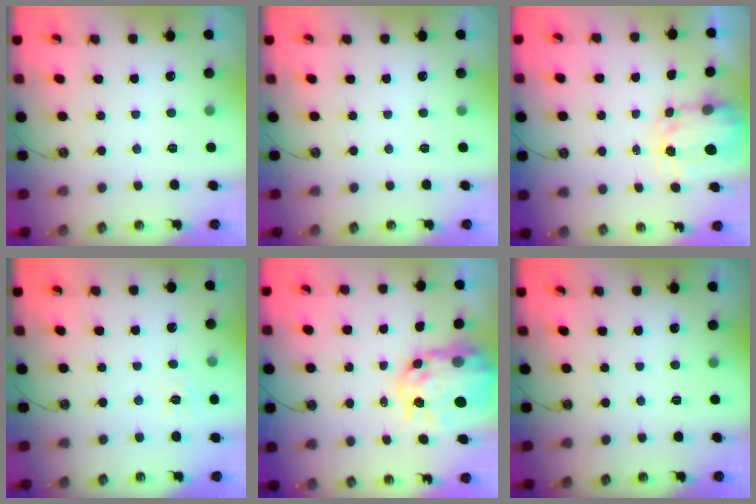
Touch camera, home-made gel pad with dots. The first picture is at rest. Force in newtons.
{"total": 0.0}
{"total": 3.6, "press": 3.5, "slide": 0.4}
{"total": 6.5, "press": 6.5, "slide": 0.7}
{"total": 13.7, "press": 13.6, "slide": 1.2}
{"total": 0.0}